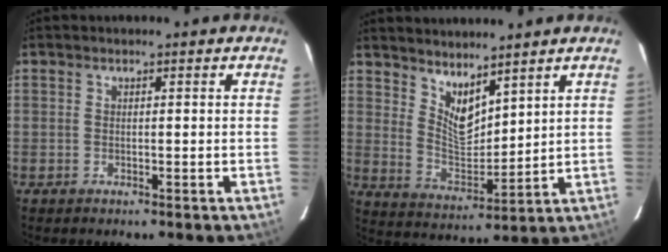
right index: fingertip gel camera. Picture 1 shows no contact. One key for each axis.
{"total": 7.9, "fx": 6.0, "fy": 2.8, "fz": 4.3, "tx": -0.070, "ty": -0.011, "tz": 0.117}